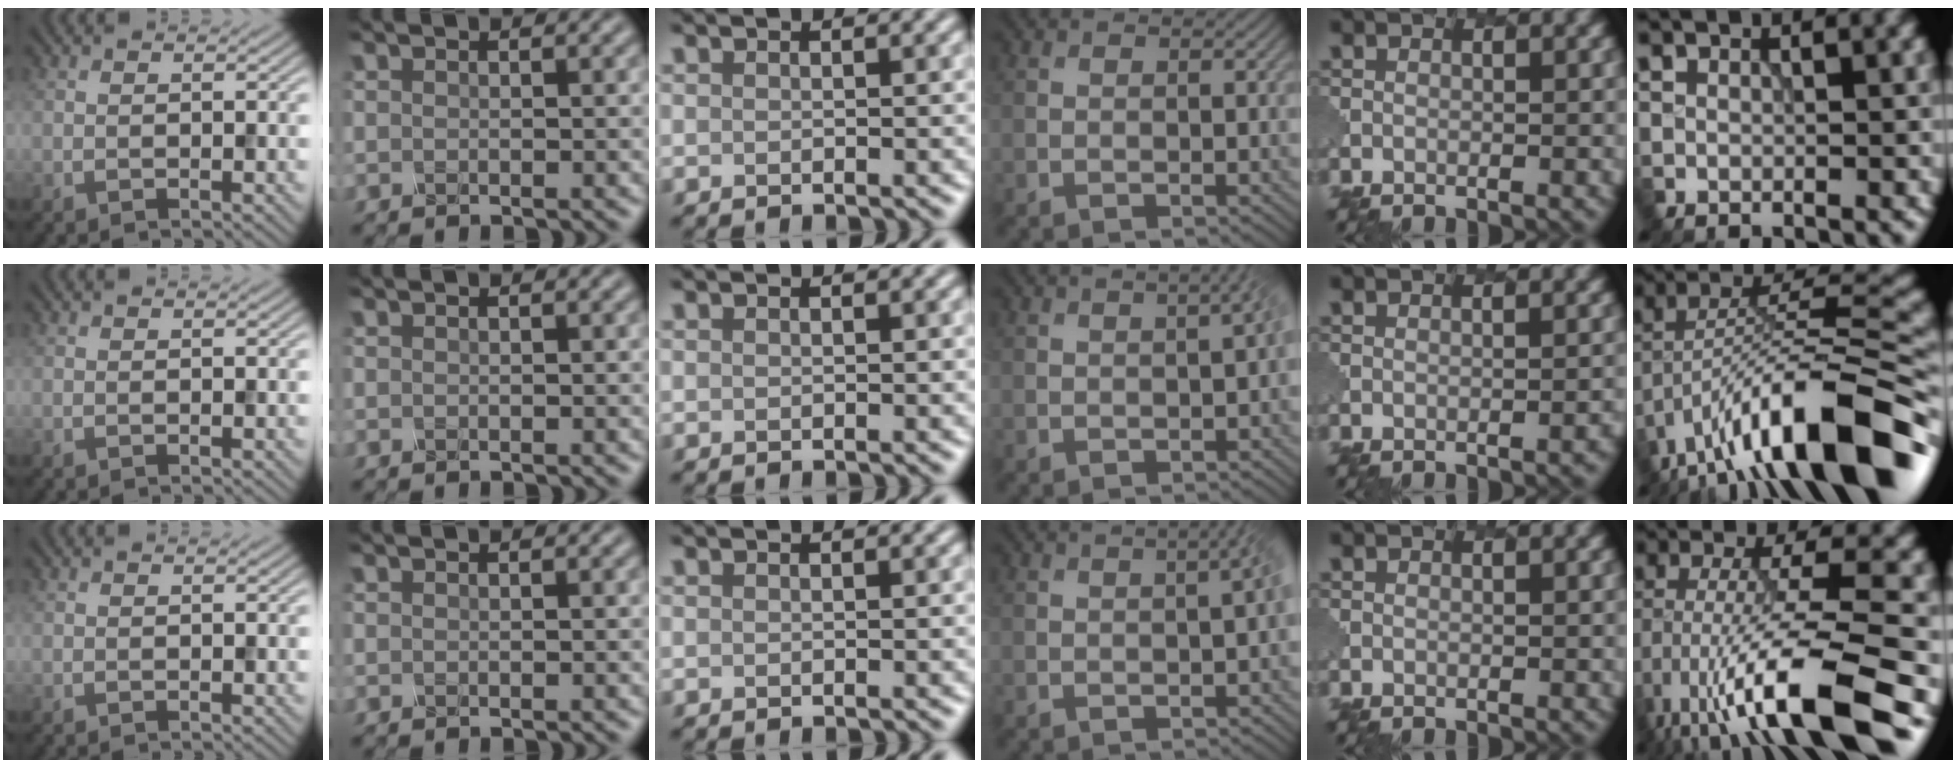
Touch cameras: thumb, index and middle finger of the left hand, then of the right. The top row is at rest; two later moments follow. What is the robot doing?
{"motion": "pour", "object": "mug"}